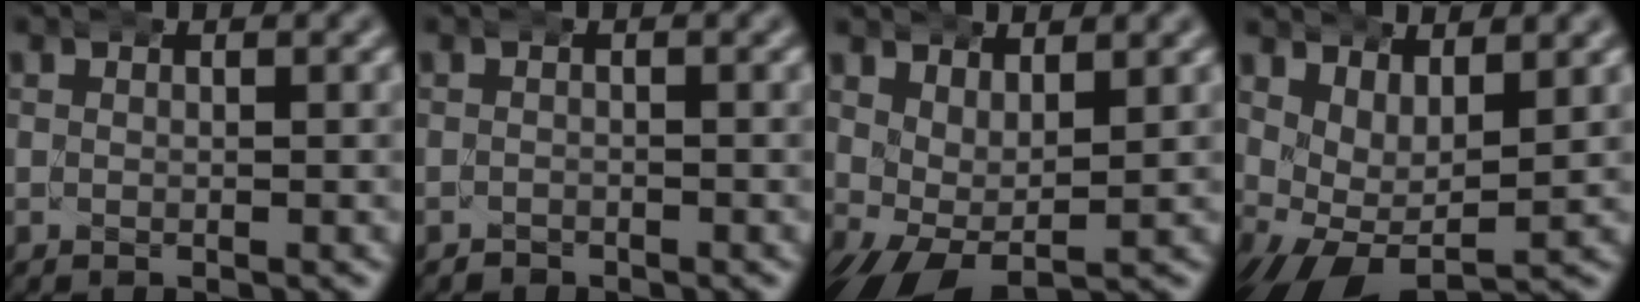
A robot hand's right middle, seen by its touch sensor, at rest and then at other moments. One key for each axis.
{"total": 1.2, "fx": -1.0, "fy": 0.7, "fz": -0.2, "tx": -0.007, "ty": 0.002, "tz": -0.018}
{"total": 4.9, "fx": -1.3, "fy": 3.6, "fz": 3.0, "tx": -0.077, "ty": -0.029, "tz": -0.013}
{"total": 5.5, "fx": -1.6, "fy": 4.1, "fz": 3.4, "tx": -0.097, "ty": -0.036, "tz": -0.011}